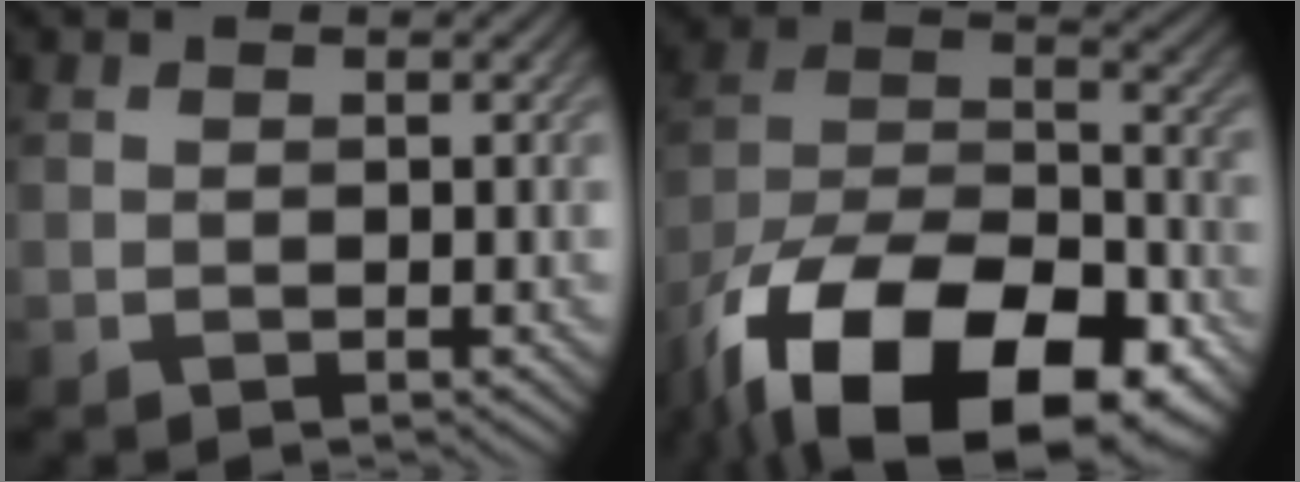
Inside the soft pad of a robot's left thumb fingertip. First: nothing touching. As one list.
[{"total": 20.9, "force": [-13.1, 10.3, 12.6], "torque": [-0.244, -0.060, -0.192]}]